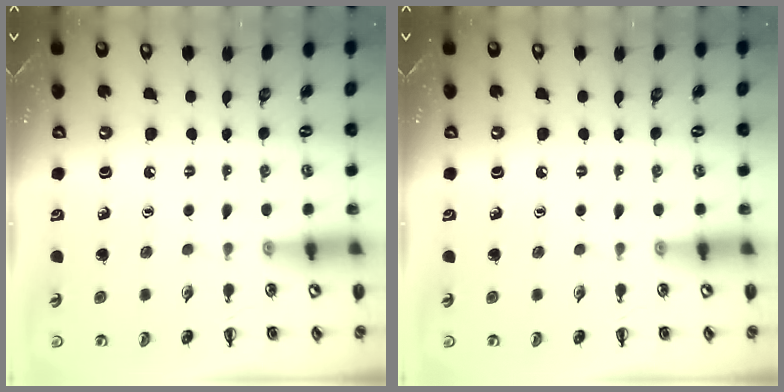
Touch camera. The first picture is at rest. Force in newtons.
{"total": 0.0}